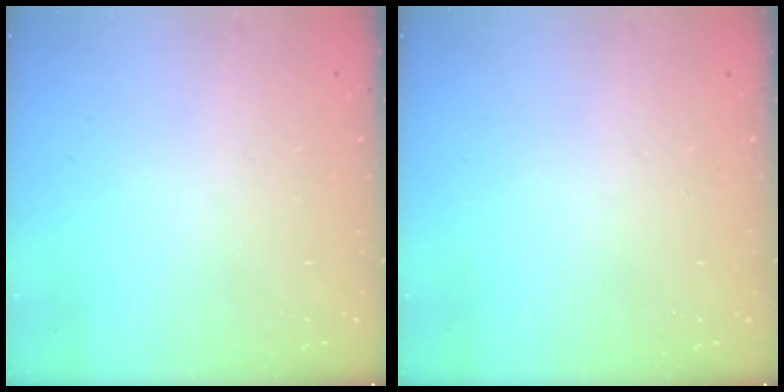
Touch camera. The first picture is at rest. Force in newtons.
{"total": 0.0}